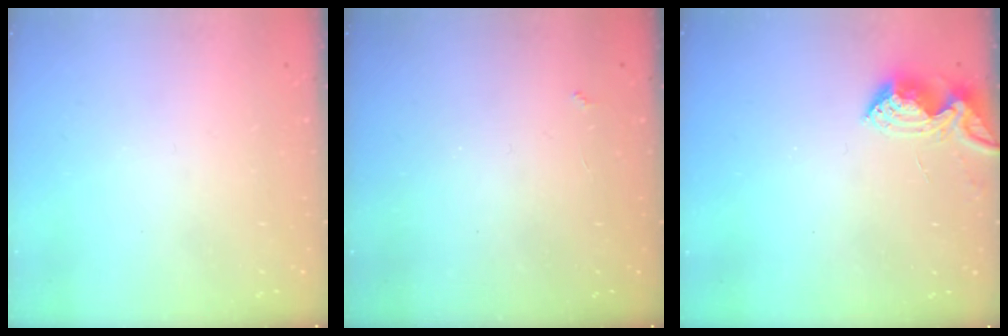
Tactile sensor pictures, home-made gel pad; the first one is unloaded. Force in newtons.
{"total": 2.2, "press": 2.2, "slide": 0.4}
{"total": 6.9, "press": 6.9, "slide": 0.7}